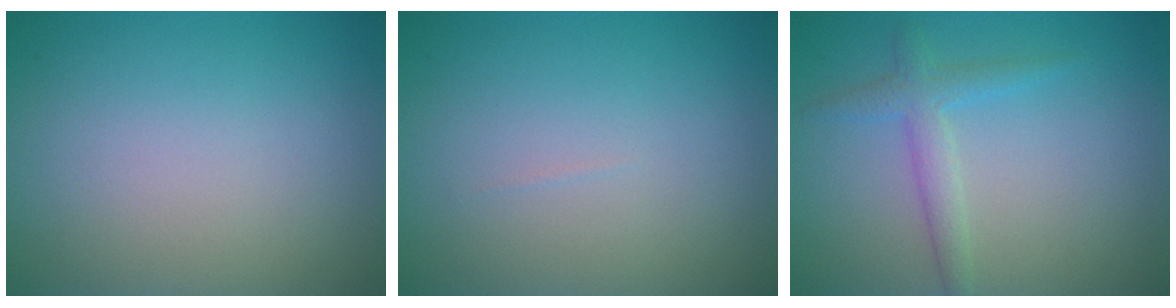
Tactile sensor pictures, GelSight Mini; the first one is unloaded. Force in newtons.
{"total": 0.0}
{"total": 2.3, "press": 2.3, "slide": 0.1}